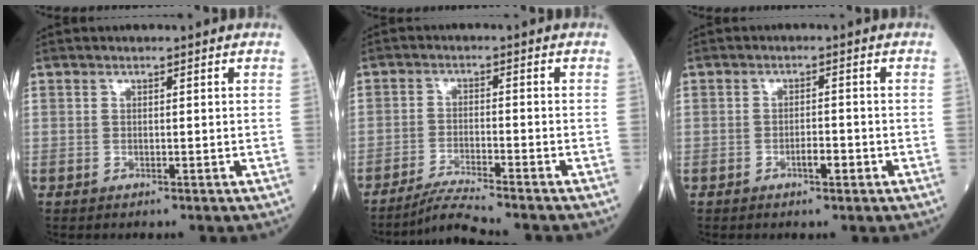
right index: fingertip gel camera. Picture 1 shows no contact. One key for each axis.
{"total": 5.9, "fx": -5.3, "fy": -1.0, "fz": 2.2, "tx": -0.043, "ty": -0.025, "tz": -0.095}
{"total": 2.3, "fx": -1.1, "fy": 0.6, "fz": 1.9, "tx": -0.029, "ty": 0.003, "tz": -0.018}